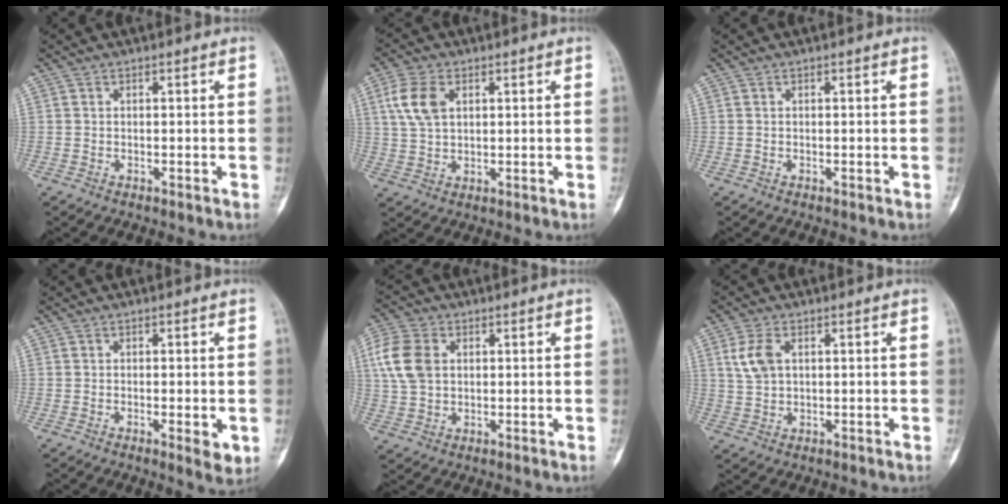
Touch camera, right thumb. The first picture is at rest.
{"total": 7.4, "force": [2.4, 4.5, 5.3], "torque": [-0.109, 0.003, 0.050]}
{"total": 0.0}
{"total": 3.7, "force": [-0.8, 1.1, 3.4], "torque": [-0.045, -0.009, -0.011]}
{"total": 9.0, "force": [1.9, 6.4, 6.0], "torque": [-0.126, 0.007, 0.037]}
{"total": 5.2, "force": [1.6, 3.1, 3.9], "torque": [-0.081, 0.004, 0.035]}